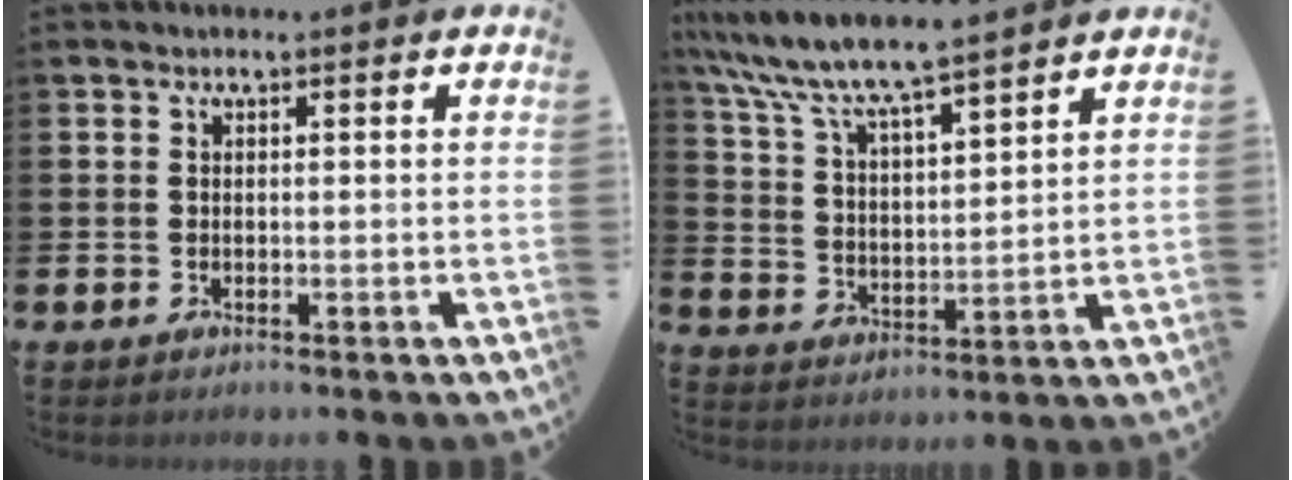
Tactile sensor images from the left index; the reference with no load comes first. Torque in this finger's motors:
{"motor_torque": [0.25, -0.31, 1.05, 0.21]}